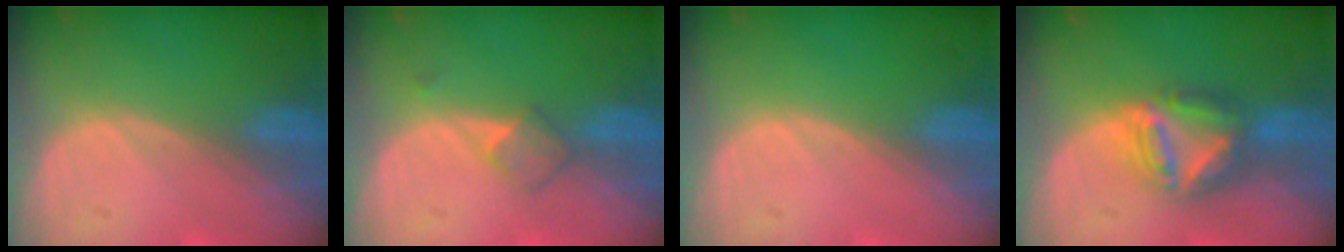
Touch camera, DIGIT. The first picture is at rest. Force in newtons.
{"total": 3.0, "press": 2.7, "slide": 1.2}
{"total": 0.0}
{"total": 7.8, "press": 6.7, "slide": 4.0}